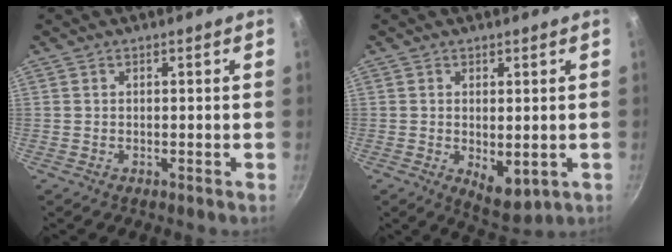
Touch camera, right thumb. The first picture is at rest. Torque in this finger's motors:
{"motor_torque": [-0.32, 0.49, -0.10, -0.04, 0.09]}